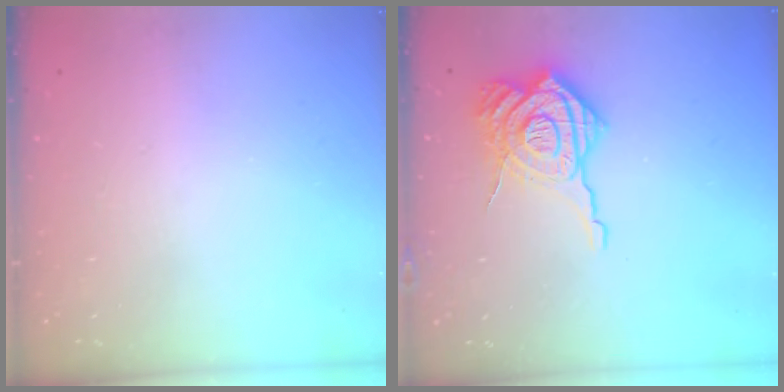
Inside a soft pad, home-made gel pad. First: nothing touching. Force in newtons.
{"total": 19.3, "press": 19.2, "slide": 2.0}